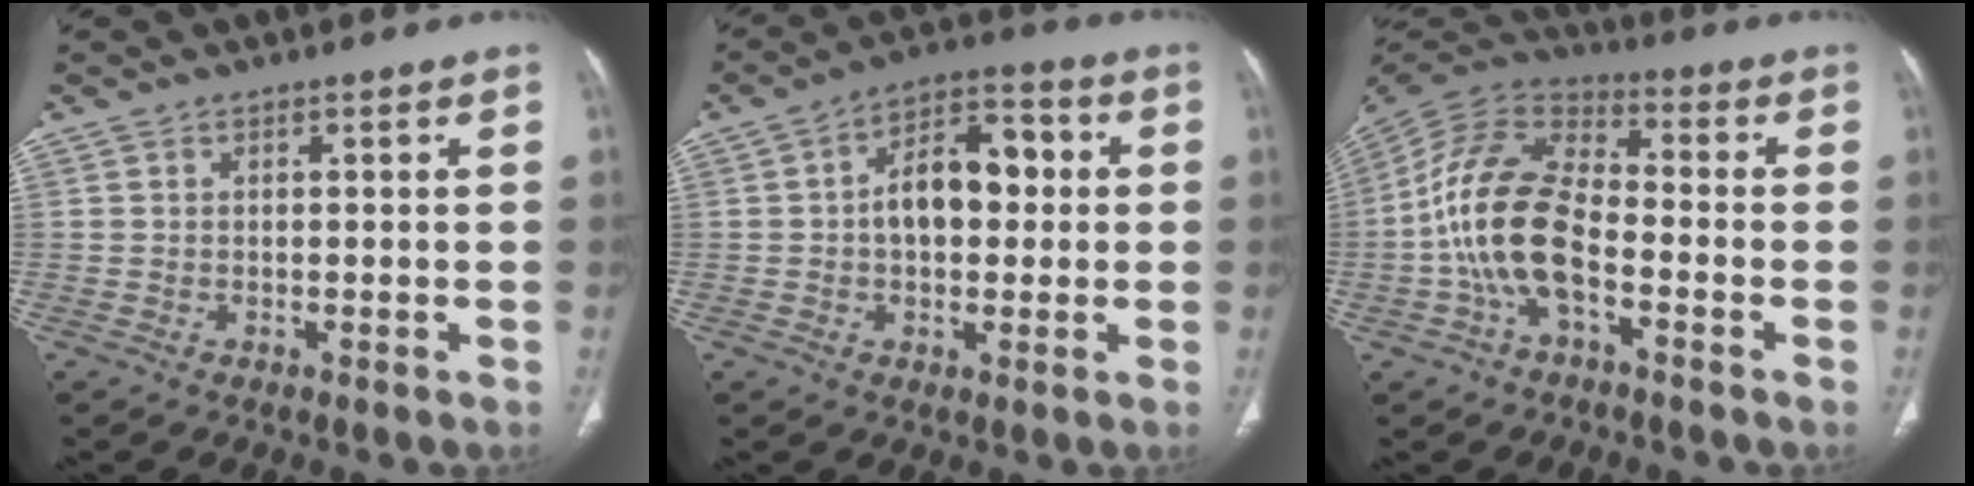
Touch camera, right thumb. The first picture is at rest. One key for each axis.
{"total": 11.6, "fx": 0.7, "fy": 7.2, "fz": 9.0, "tx": -0.115, "ty": 0.028, "tz": 0.006}
{"total": 15.7, "fx": -4.0, "fy": 8.5, "fz": 12.6, "tx": -0.253, "ty": 0.040, "tz": -0.081}